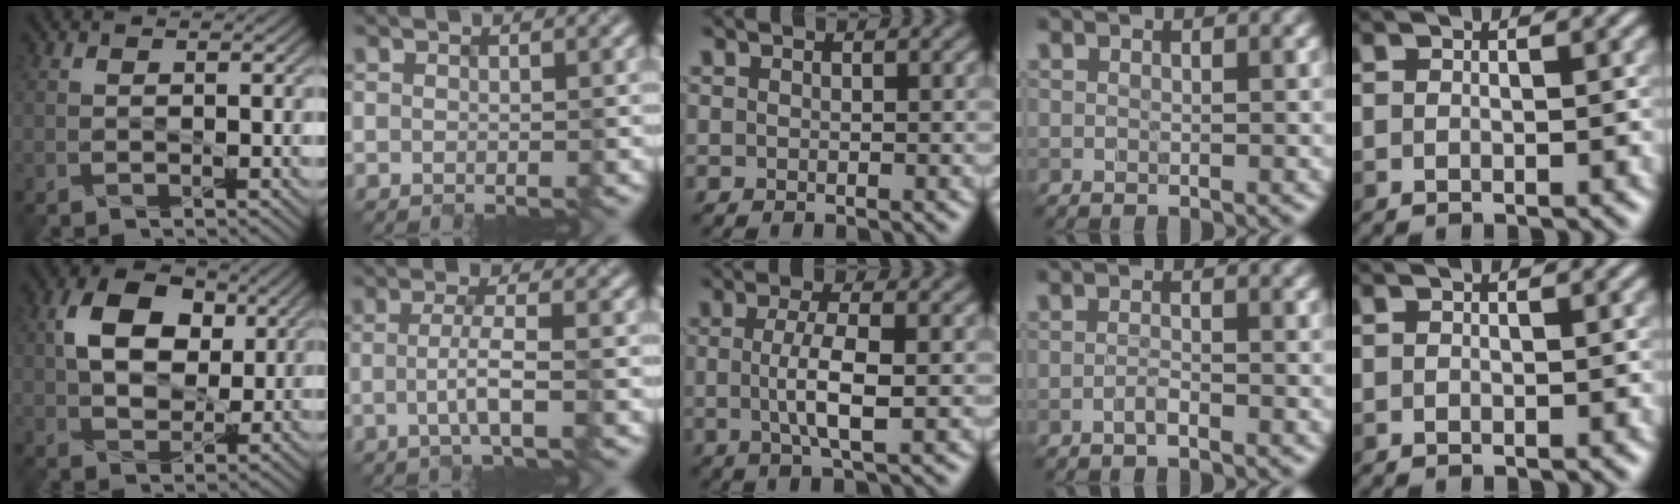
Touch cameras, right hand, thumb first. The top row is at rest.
{"thumb": {"total": 8.2, "force": [2.3, 5.8, 5.4], "torque": [-0.110, 0.010, 0.037]}, "index": {"total": 2.7, "force": [-0.8, 0.4, 2.6], "torque": [-0.048, -0.004, -0.013]}, "middle": {"total": 4.2, "force": [-0.4, 1.0, 4.0], "torque": [-0.078, -0.001, -0.006]}, "ring": {"total": 1.0, "force": [-0.7, 0.2, 0.7], "torque": [-0.013, 0.003, -0.014]}}